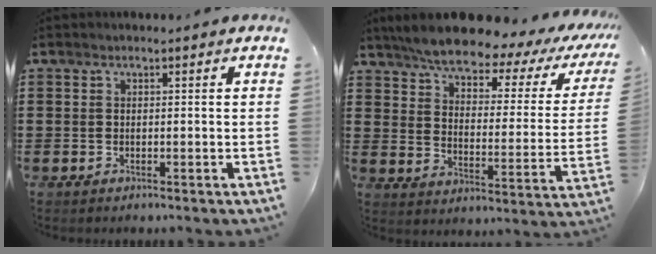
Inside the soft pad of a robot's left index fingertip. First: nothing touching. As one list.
[{"total": 6.9, "force": [6.0, 1.0, 3.3], "torque": [-0.085, -0.039, 0.098]}]